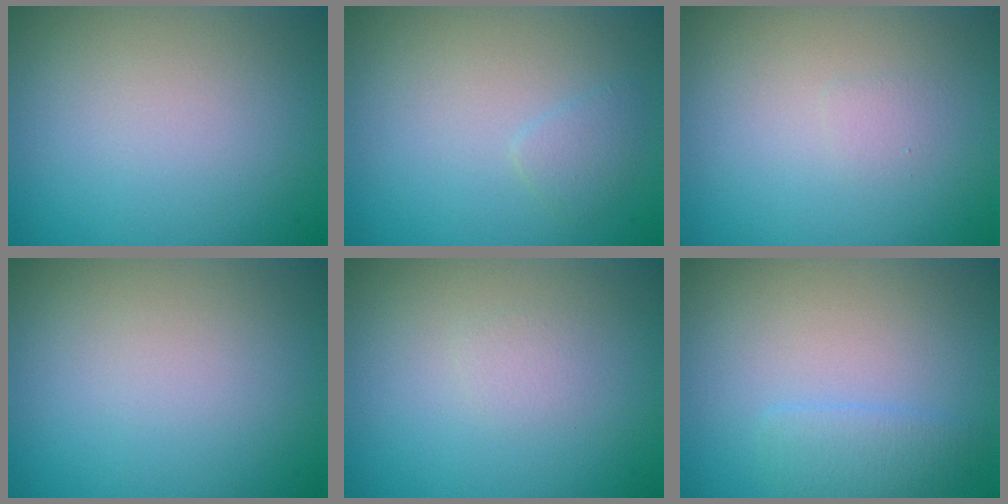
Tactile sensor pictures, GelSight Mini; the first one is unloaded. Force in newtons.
{"total": 1.1, "press": 1.1, "slide": 0.1}
{"total": 0.6, "press": 0.6, "slide": 0.1}
{"total": 0.0}
{"total": 0.7, "press": 0.7, "slide": 0.0}
{"total": 1.9, "press": 1.9, "slide": 0.2}